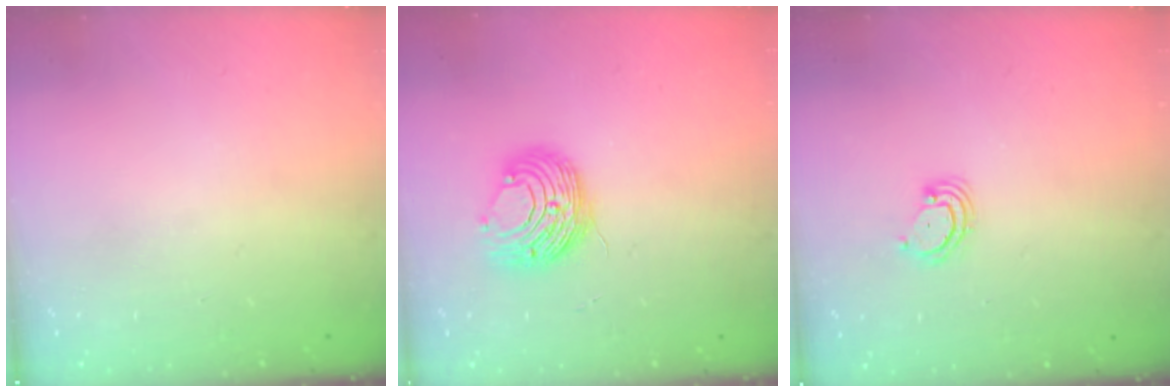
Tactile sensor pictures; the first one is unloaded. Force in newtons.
{"total": 10.1, "press": 10.1, "slide": 0.7}
{"total": 2.9, "press": 2.9, "slide": 0.3}